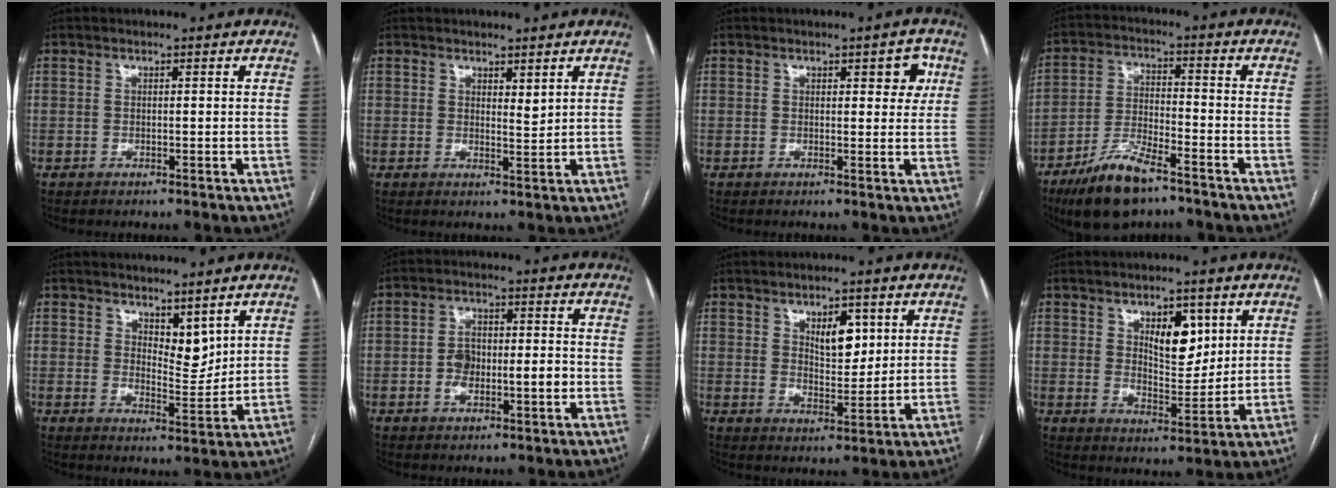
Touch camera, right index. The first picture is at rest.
{"total": 1.8, "force": [1.3, 0.5, 1.2], "torque": [-0.020, -0.011, 0.025]}
{"total": 3.7, "force": [1.5, 1.6, 3.1], "torque": [-0.027, 0.006, 0.014]}
{"total": 11.0, "force": [-7.7, 3.0, 7.2], "torque": [-0.146, -0.016, -0.140]}
{"total": 4.8, "force": [3.3, 2.1, 2.9], "torque": [-0.046, -0.009, 0.062]}
{"total": 6.6, "force": [-1.3, 3.2, 5.6], "torque": [-0.107, 0.017, -0.019]}
{"total": 5.8, "force": [2.5, 2.7, 4.5], "torque": [-0.071, -0.002, 0.046]}
{"total": 7.8, "force": [3.4, 3.6, 6.0], "torque": [-0.091, -0.002, 0.060]}